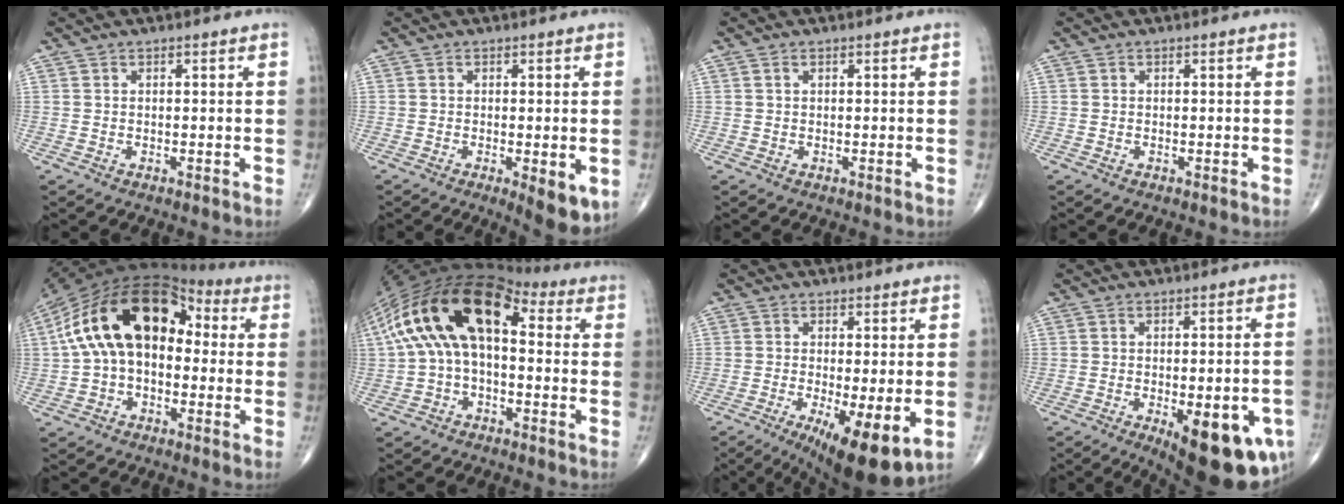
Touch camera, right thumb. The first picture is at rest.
{"total": 7.0, "force": [-1.9, 2.4, 6.2], "torque": [-0.076, -0.016, -0.025]}
{"total": 0.6, "force": [0.3, 0.3, 0.4], "torque": [-0.010, 0.005, 0.004]}
{"total": 0.0}
{"total": 18.9, "force": [1.7, 11.6, 14.8], "torque": [-0.251, 0.048, 0.016]}
{"total": 18.6, "force": [2.2, 9.9, 15.6], "torque": [-0.291, 0.053, 0.022]}
{"total": 12.7, "force": [-4.1, 3.6, 11.4], "torque": [-0.171, -0.021, -0.056]}
{"total": 18.2, "force": [-7.1, 7.0, 15.2], "torque": [-0.147, 0.001, -0.080]}